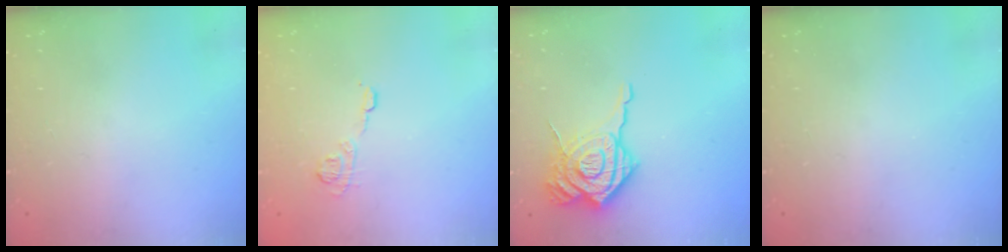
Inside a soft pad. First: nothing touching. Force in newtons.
{"total": 7.7, "press": 7.6, "slide": 1.2}
{"total": 19.3, "press": 19.2, "slide": 2.0}
{"total": 0.0}